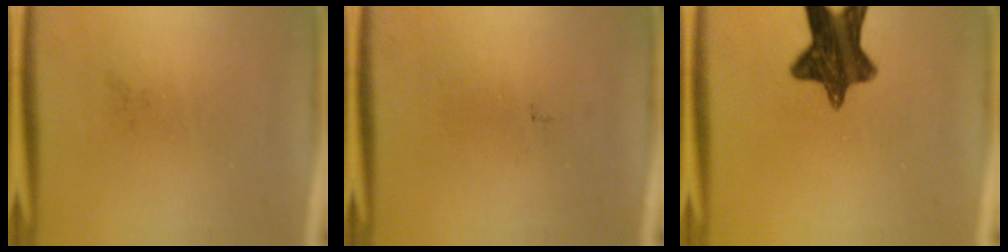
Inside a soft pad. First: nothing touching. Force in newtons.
{"total": 0.0}
{"total": 11.6}